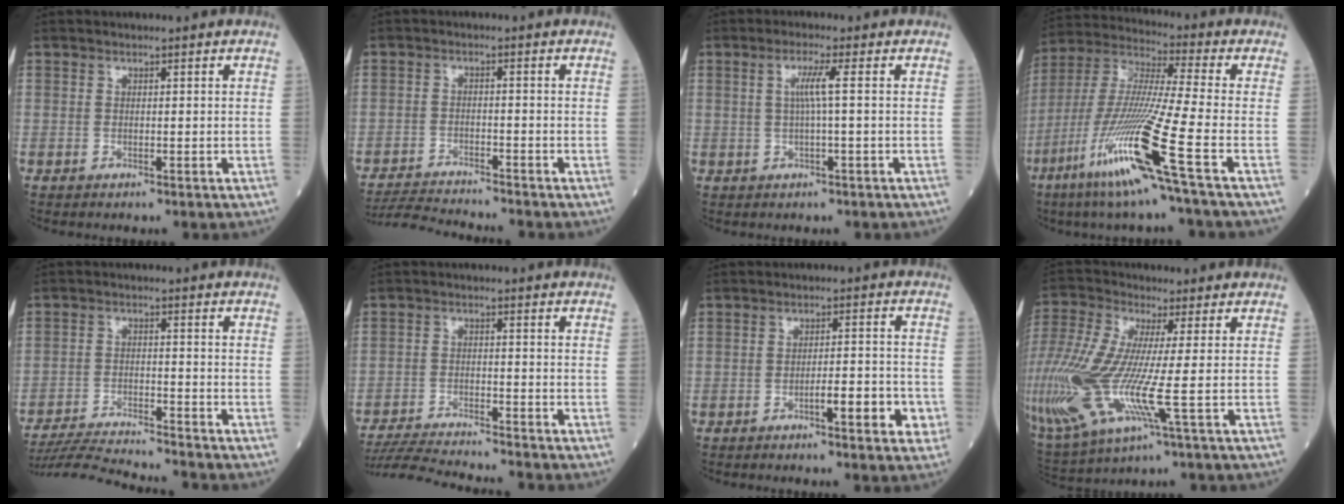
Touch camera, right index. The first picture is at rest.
{"total": 6.7, "force": [-6.5, -0.8, 0.9], "torque": [-0.017, -0.014, -0.115]}
{"total": 3.2, "force": [0.4, -0.7, 3.1], "torque": [-0.064, 0.004, 0.007]}
{"total": 17.8, "force": [-8.1, -1.4, 15.8], "torque": [-0.342, -0.040, -0.161]}
{"total": 11.7, "force": [-11.1, -1.2, 3.5], "torque": [-0.052, -0.013, -0.187]}
{"total": 10.6, "force": [-10.0, -0.9, 3.6], "torque": [-0.056, -0.017, -0.166]}
{"total": 5.8, "force": [-2.4, 1.1, 5.1], "torque": [-0.066, 0.005, -0.032]}
{"total": 24.3, "force": [-4.4, 6.5, 23.0], "torque": [-0.608, -0.039, -0.086]}